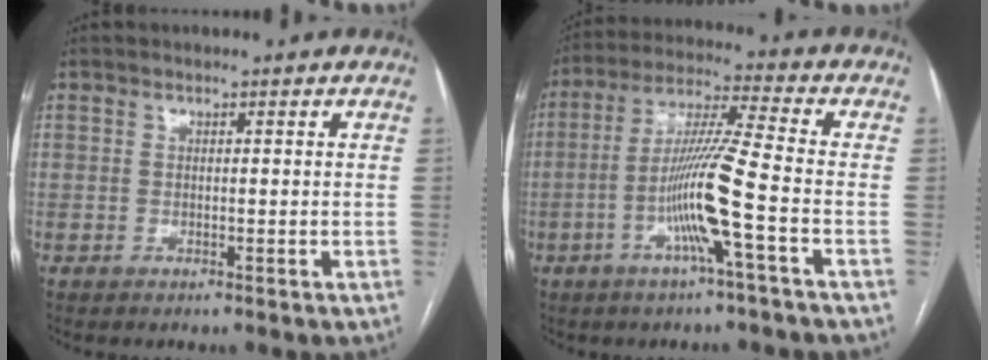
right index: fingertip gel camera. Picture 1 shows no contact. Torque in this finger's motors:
{"motor_torque": [2.02, -0.12, 1.04, 0.21]}